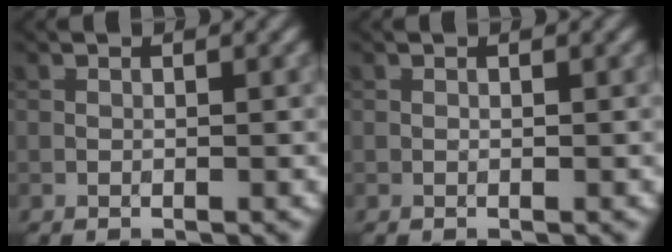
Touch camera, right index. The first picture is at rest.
{"total": 0.0}